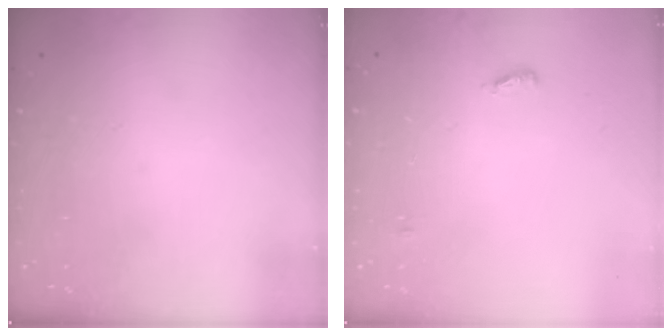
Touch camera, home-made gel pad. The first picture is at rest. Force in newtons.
{"total": 4.6, "press": 4.5, "slide": 0.7}